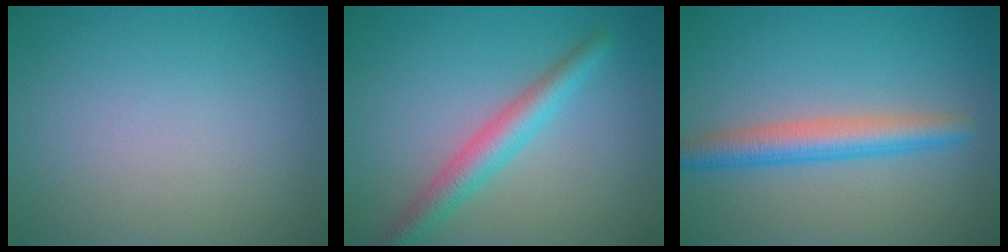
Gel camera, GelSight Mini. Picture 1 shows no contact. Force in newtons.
{"total": 3.7, "press": 3.7, "slide": 0.1}
{"total": 3.9, "press": 3.9, "slide": 0.2}